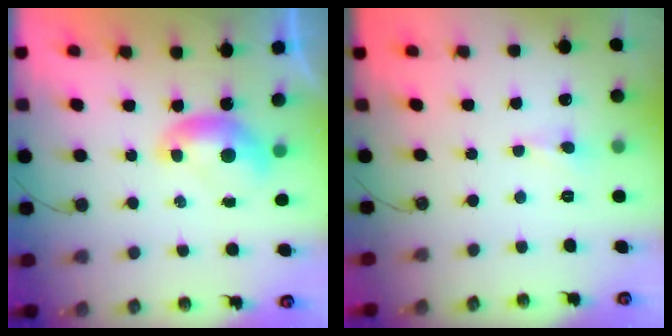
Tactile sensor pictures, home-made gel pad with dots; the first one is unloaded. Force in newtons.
{"total": 1.3, "press": 1.1, "slide": 0.5}